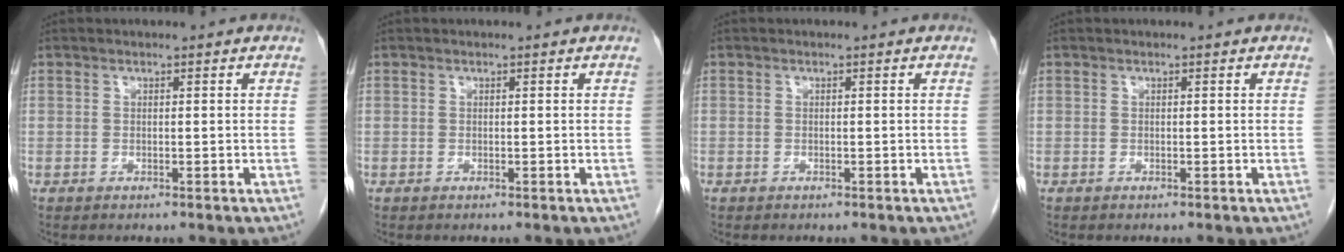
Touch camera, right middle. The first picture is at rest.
{"total": 0.0}
{"total": 0.0}
{"total": 0.0}